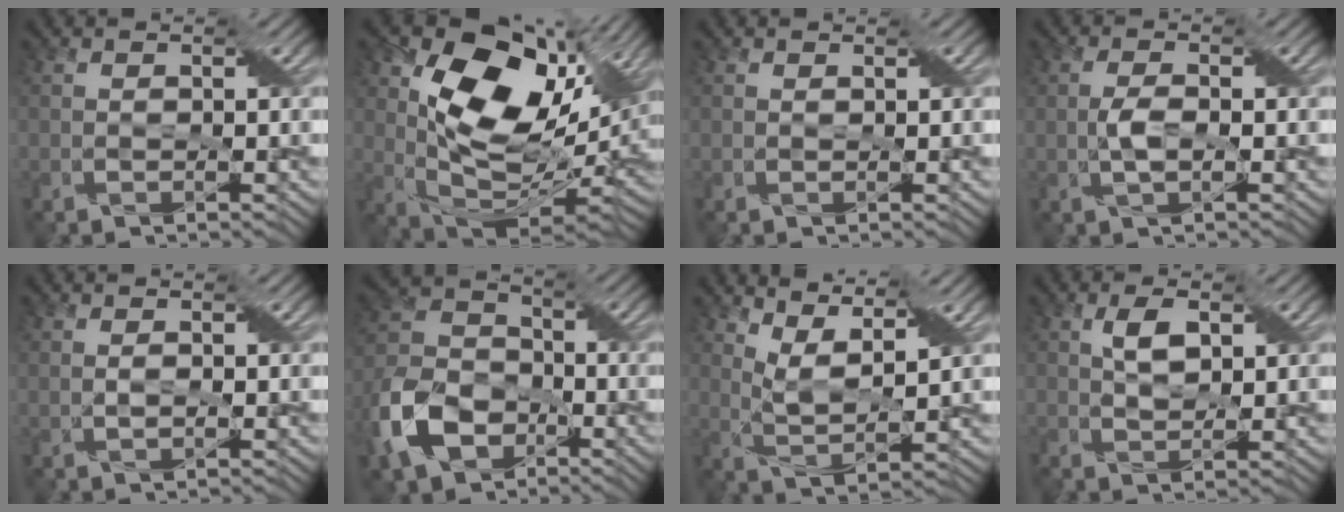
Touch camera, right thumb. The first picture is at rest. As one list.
[{"total": 18.9, "force": [6.6, 10.6, 14.2], "torque": [-0.252, 0.022, 0.115]}, {"total": 0.0}, {"total": 2.6, "force": [-0.6, 0.9, 2.3], "torque": [-0.056, 0.004, -0.013]}, {"total": 1.0, "force": [-0.2, 0.4, 0.9], "torque": [-0.018, 0.002, -0.004]}, {"total": 11.1, "force": [-5.5, 7.6, 6.0], "torque": [-0.154, -0.011, -0.128]}, {"total": 6.5, "force": [4.7, 1.6, 4.2], "torque": [-0.089, -0.005, 0.094]}, {"total": 3.4, "force": [1.1, 1.6, 2.8], "torque": [-0.063, 0.005, 0.023]}]